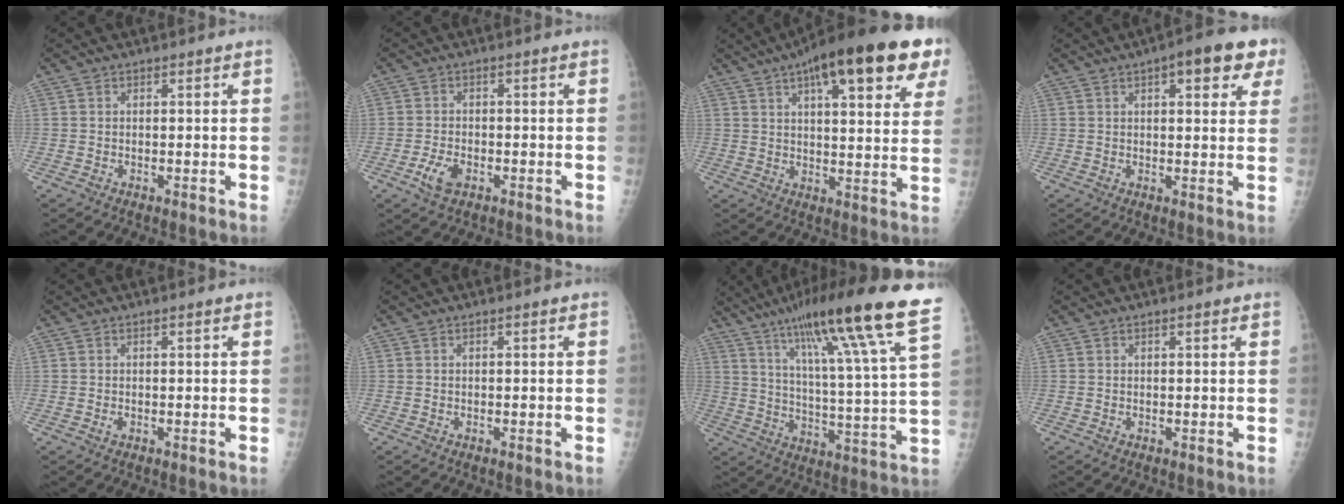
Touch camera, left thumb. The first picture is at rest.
{"total": 3.9, "force": [-1.8, 2.1, 2.7], "torque": [-0.056, 0.005, -0.032]}
{"total": 23.2, "force": [11.9, 6.6, 18.8], "torque": [-0.255, -0.002, 0.164]}
{"total": 10.4, "force": [5.1, 3.6, 8.4], "torque": [-0.074, -0.002, 0.055]}
{"total": 0.9, "force": [0.1, 0.4, 0.9], "torque": [-0.015, 0.004, 0.005]}
{"total": 0.0}
{"total": 23.6, "force": [15.7, 0.9, 17.5], "torque": [-0.260, -0.058, 0.233]}
{"total": 0.7, "force": [0.5, 0.1, 0.5], "torque": [-0.006, 0.001, 0.007]}